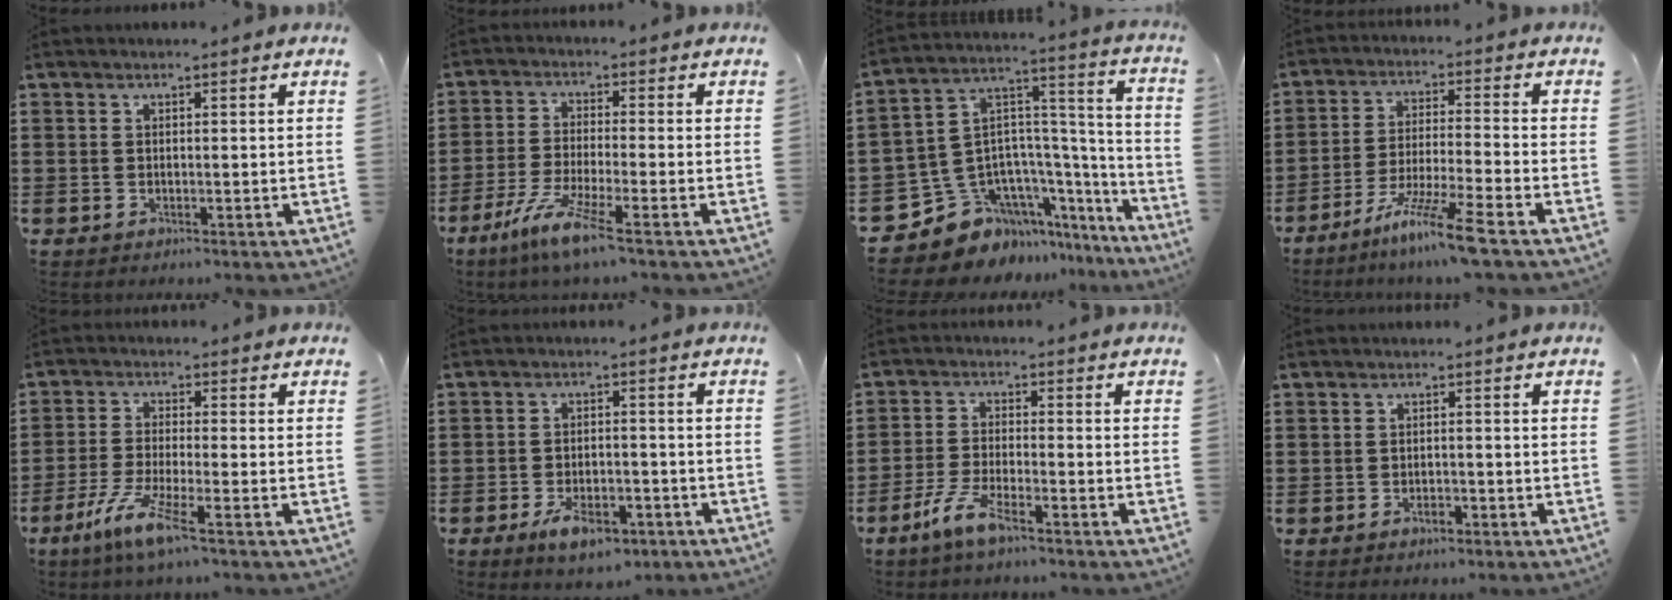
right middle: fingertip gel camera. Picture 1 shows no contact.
{"total": 6.9, "force": [-4.6, 0.2, 5.1], "torque": [-0.109, -0.014, -0.087]}
{"total": 9.8, "force": [-7.1, 6.4, 1.9], "torque": [-0.071, -0.008, -0.134]}
{"total": 9.5, "force": [-7.1, -0.5, 6.2], "torque": [-0.118, -0.010, -0.135]}
{"total": 6.8, "force": [-4.1, 0.7, 5.4], "torque": [-0.120, -0.016, -0.078]}
{"total": 5.7, "force": [-3.6, 2.3, 3.8], "torque": [-0.069, 0.006, -0.063]}
{"total": 5.5, "force": [-3.8, 0.9, 3.9], "torque": [-0.096, -0.008, -0.075]}
{"total": 1.6, "force": [-1.1, 0.7, 0.9], "torque": [-0.020, -0.001, -0.021]}